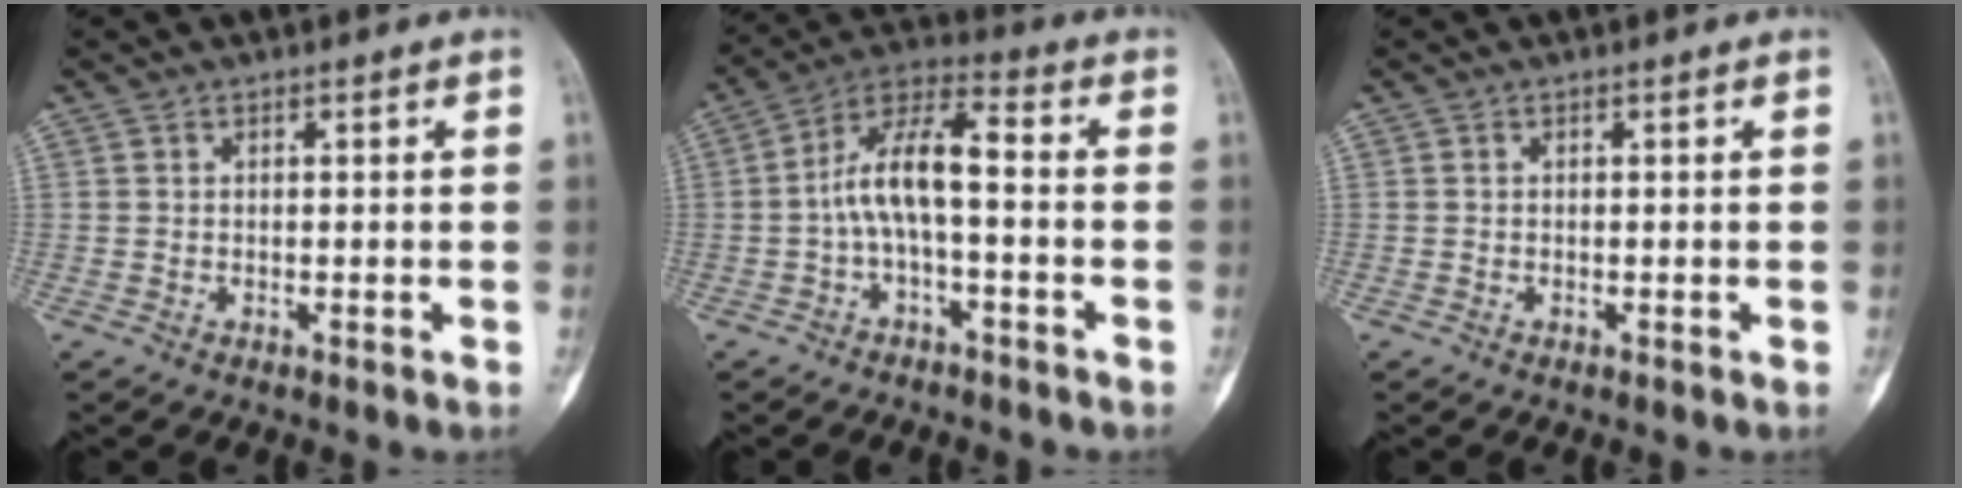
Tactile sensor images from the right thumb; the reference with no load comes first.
{"total": 10.0, "force": [-1.4, 3.6, 9.2], "torque": [-0.179, 0.051, -0.032]}
{"total": 0.0}